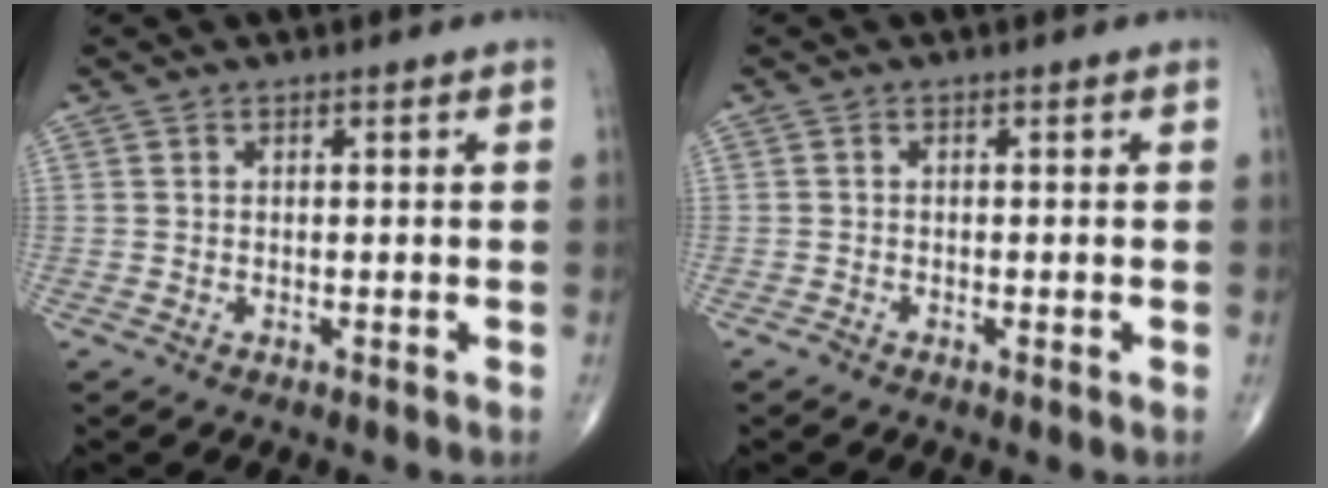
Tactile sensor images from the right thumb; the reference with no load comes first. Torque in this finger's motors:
{"motor_torque": [0.11, 0.01, -0.19, -0.55, 0.02]}